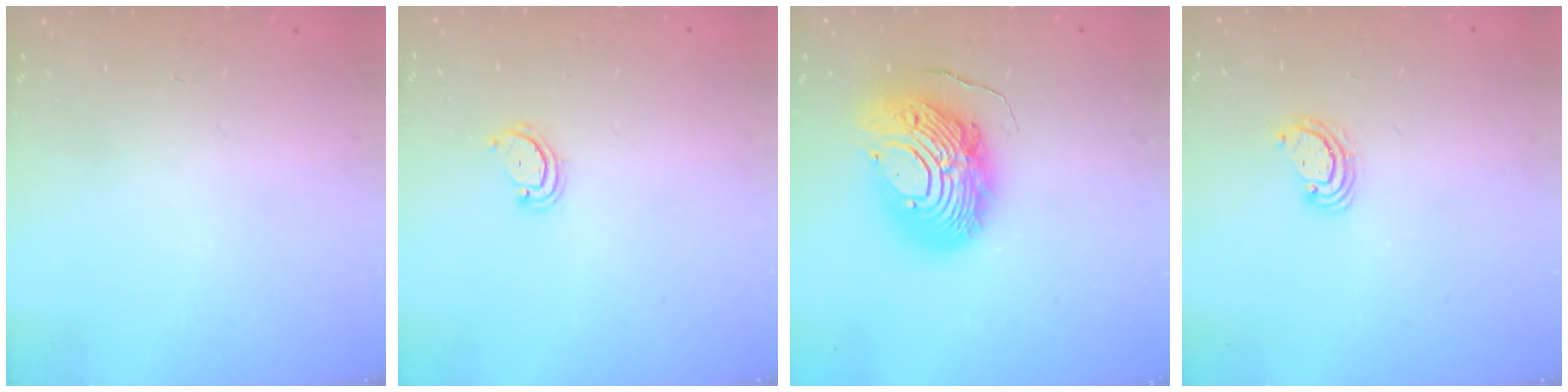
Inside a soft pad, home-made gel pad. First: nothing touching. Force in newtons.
{"total": 2.6, "press": 2.6, "slide": 0.3}
{"total": 16.1, "press": 16.0, "slide": 1.4}
{"total": 3.3, "press": 3.3, "slide": 0.2}